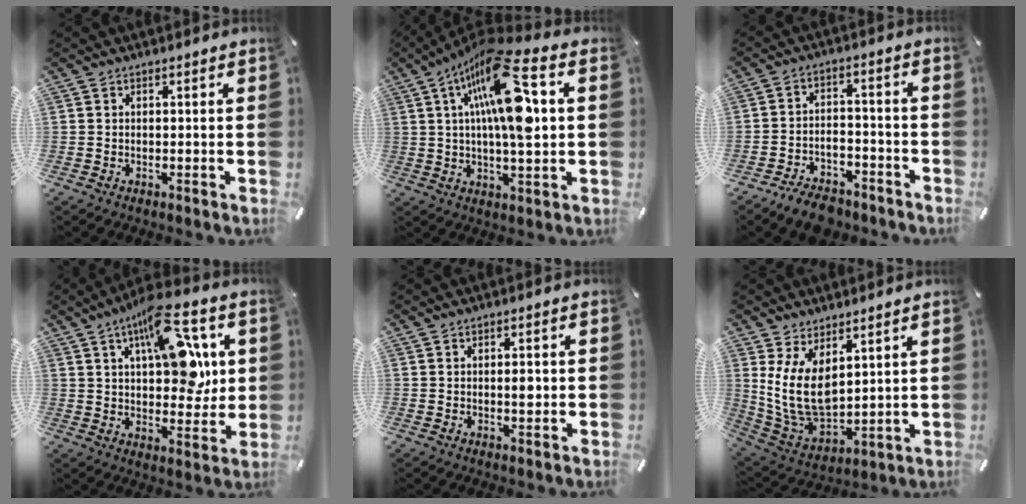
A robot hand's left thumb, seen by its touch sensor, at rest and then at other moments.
{"total": 20.4, "force": [5.5, 6.6, 18.5], "torque": [-0.338, -0.019, 0.077]}
{"total": 7.8, "force": [-6.7, 3.2, 2.6], "torque": [-0.029, 0.048, -0.122]}
{"total": 17.0, "force": [7.0, 8.5, 12.9], "torque": [-0.188, -0.020, 0.120]}
{"total": 2.6, "force": [0.1, 1.0, 2.4], "torque": [-0.039, -0.002, 0.000]}
{"total": 12.3, "force": [3.9, 7.3, 9.1], "torque": [-0.211, -0.032, 0.076]}